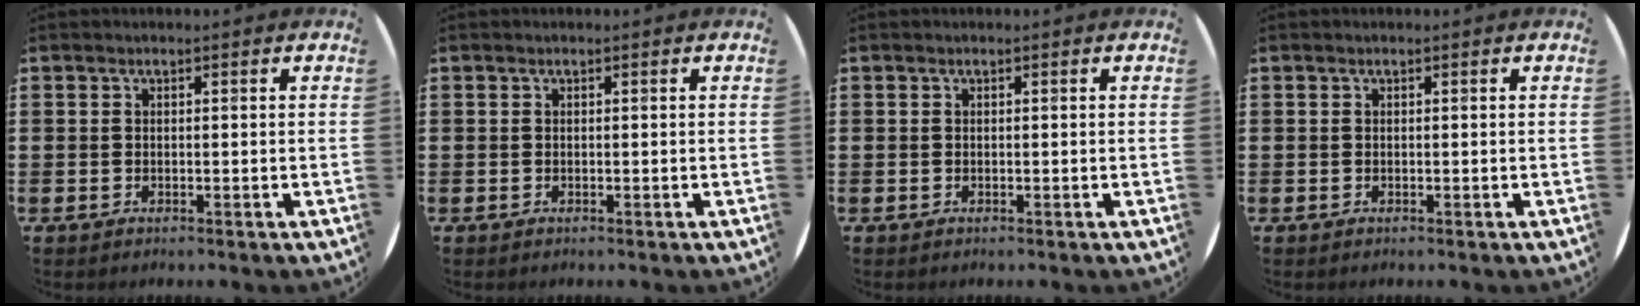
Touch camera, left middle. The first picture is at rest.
{"total": 0.0}
{"total": 0.0}
{"total": 0.0}